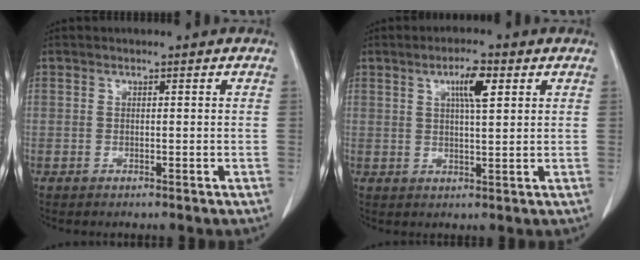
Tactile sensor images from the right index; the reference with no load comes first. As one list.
[{"total": 5.4, "force": [2.3, 1.3, 4.8], "torque": [-0.082, 0.005, 0.038]}]